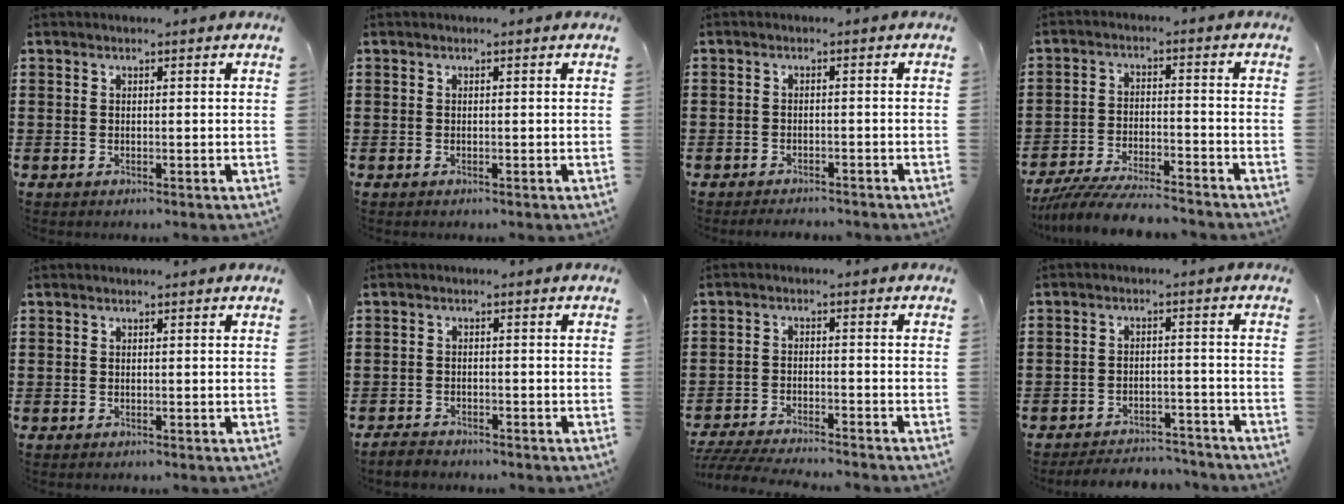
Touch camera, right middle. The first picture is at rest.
{"total": 0.0}
{"total": 2.1, "force": [-2.0, 0.4, -0.2], "torque": [-0.002, 0.002, -0.047]}
{"total": 7.2, "force": [-6.8, 0.7, 2.2], "torque": [-0.047, 0.001, -0.132]}
{"total": 0.0}
{"total": 2.0, "force": [-1.9, 0.5, 0.0], "torque": [-0.007, 0.002, -0.041]}
{"total": 4.8, "force": [-4.7, 0.1, 1.0], "torque": [-0.028, -0.005, -0.096]}
{"total": 4.5, "force": [-4.4, 0.8, 0.0], "torque": [-0.010, 0.006, -0.096]}